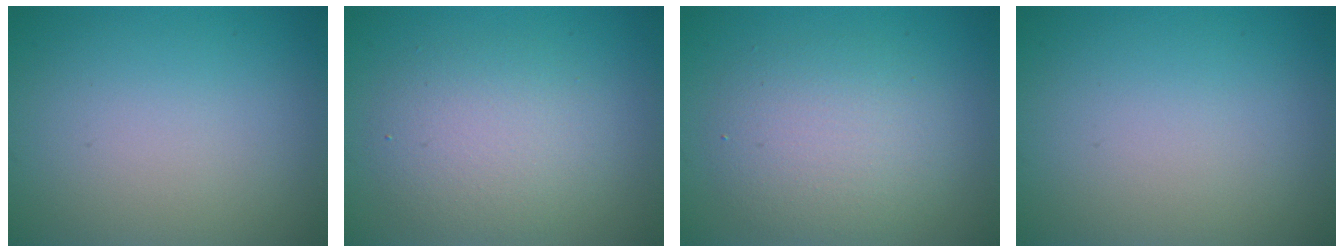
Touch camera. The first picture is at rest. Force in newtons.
{"total": 2.6, "press": 2.6, "slide": 0.3}
{"total": 4.2, "press": 4.2, "slide": 0.1}
{"total": 0.0}